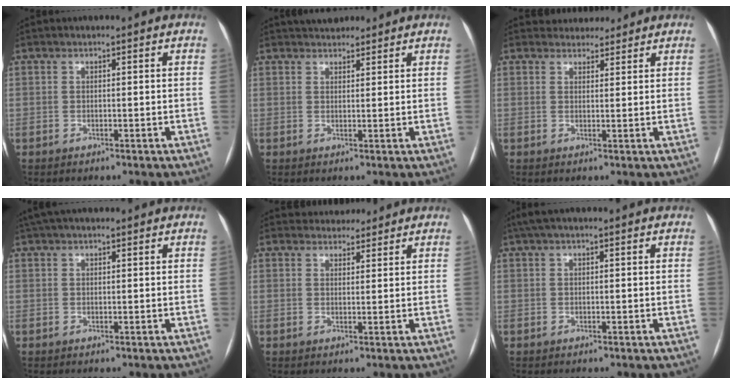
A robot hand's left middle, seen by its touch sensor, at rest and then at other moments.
{"total": 4.2, "force": [3.9, 1.4, 0.9], "torque": [-0.010, 0.025, 0.058]}
{"total": 4.3, "force": [4.0, 1.6, 0.1], "torque": [0.004, 0.011, 0.053]}
{"total": 4.8, "force": [3.9, 1.2, 2.6], "torque": [-0.044, 0.043, 0.067]}
{"total": 4.3, "force": [4.0, 1.6, 0.2], "torque": [0.003, 0.013, 0.055]}
{"total": 3.0, "force": [2.0, 0.4, 2.2], "torque": [-0.041, 0.039, 0.035]}